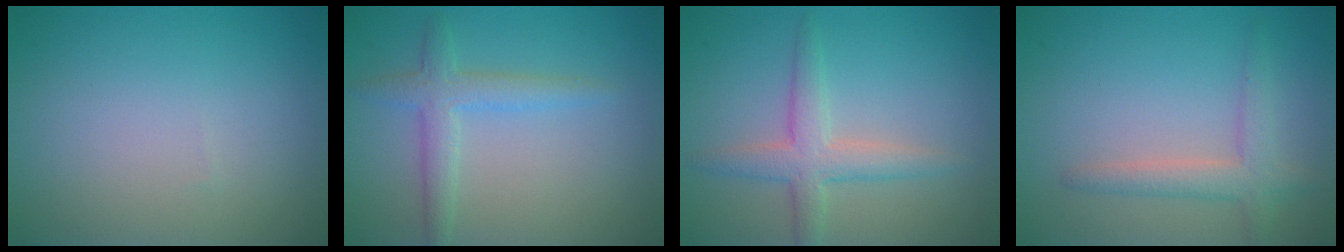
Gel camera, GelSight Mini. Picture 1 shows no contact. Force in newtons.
{"total": 2.8, "press": 2.8, "slide": 0.1}
{"total": 3.2, "press": 3.2, "slide": 0.1}
{"total": 2.7, "press": 2.7, "slide": 0.2}